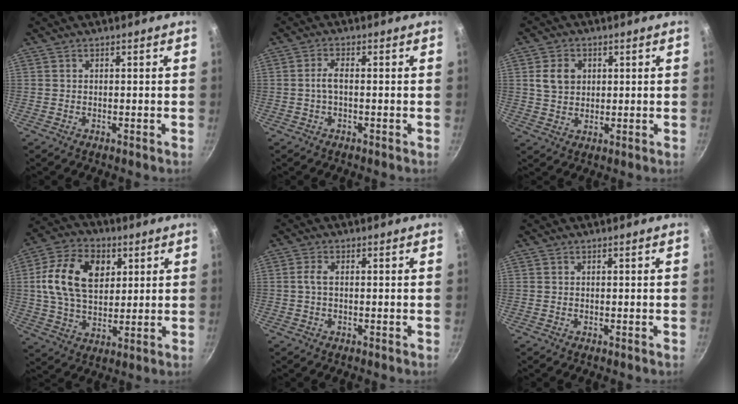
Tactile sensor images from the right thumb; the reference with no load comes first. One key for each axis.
{"total": 2.5, "fx": -0.4, "fy": 0.9, "fz": 2.4, "tx": -0.056, "ty": 0.012, "tz": -0.012}
{"total": 6.0, "fx": 1.5, "fy": 4.8, "fz": 3.3, "tx": -0.043, "ty": 0.001, "tz": 0.026}
{"total": 15.8, "fx": 3.9, "fy": 10.7, "fz": 10.9, "tx": -0.182, "ty": 0.001, "tz": 0.062}
{"total": 2.2, "fx": 0.0, "fy": 1.0, "fz": 1.9, "tx": -0.047, "ty": 0.007, "tz": -0.002}
{"total": 0.0}